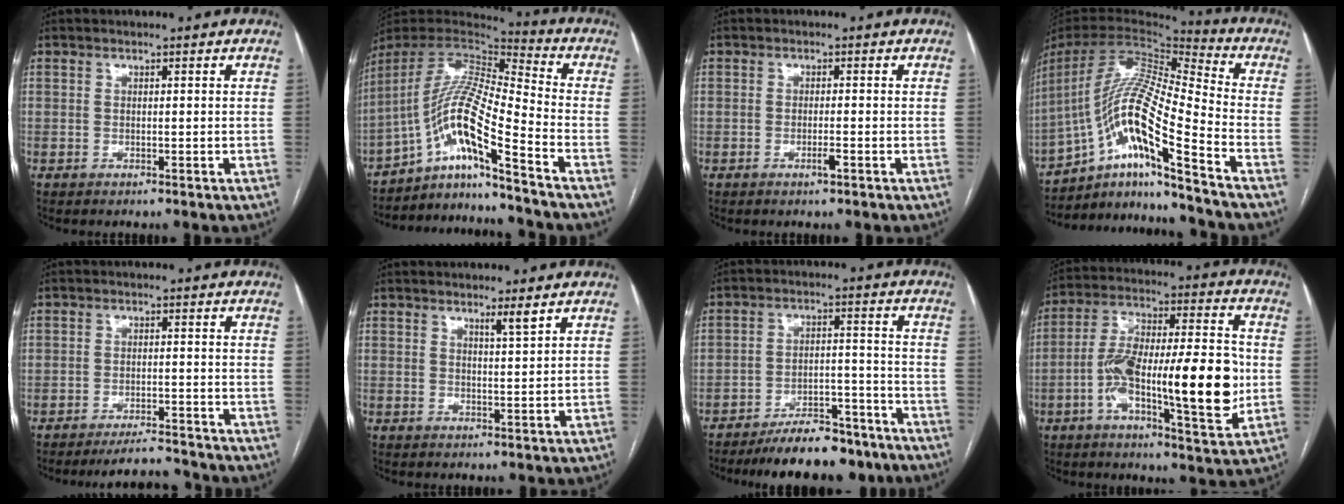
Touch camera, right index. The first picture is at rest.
{"total": 14.1, "force": [-9.2, -0.8, 10.6], "torque": [-0.205, 0.012, -0.166]}
{"total": 1.5, "force": [-0.8, 0.0, 1.3], "torque": [-0.023, 0.000, -0.012]}
{"total": 18.5, "force": [-11.3, 0.3, 14.6], "torque": [-0.305, 0.001, -0.206]}
{"total": 5.8, "force": [-5.7, 0.7, 0.7], "torque": [-0.005, 0.004, -0.088]}
{"total": 1.9, "force": [1.4, -0.4, 1.2], "torque": [-0.021, -0.007, 0.026]}
{"total": 13.3, "force": [-11.3, 4.5, 5.3], "torque": [-0.059, 0.033, -0.168]}
{"total": 21.0, "force": [-3.4, 4.5, 20.2], "torque": [-0.324, 0.019, -0.049]}